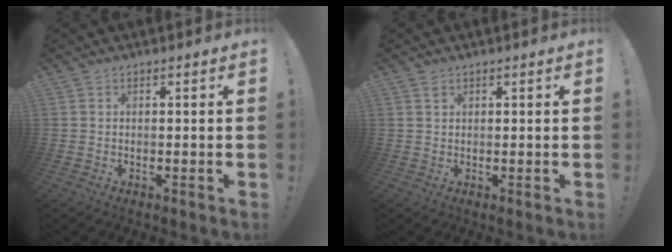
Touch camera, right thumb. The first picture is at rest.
{"total": 1.1, "force": [0.7, 0.7, 0.4], "torque": [-0.003, -0.002, 0.012]}